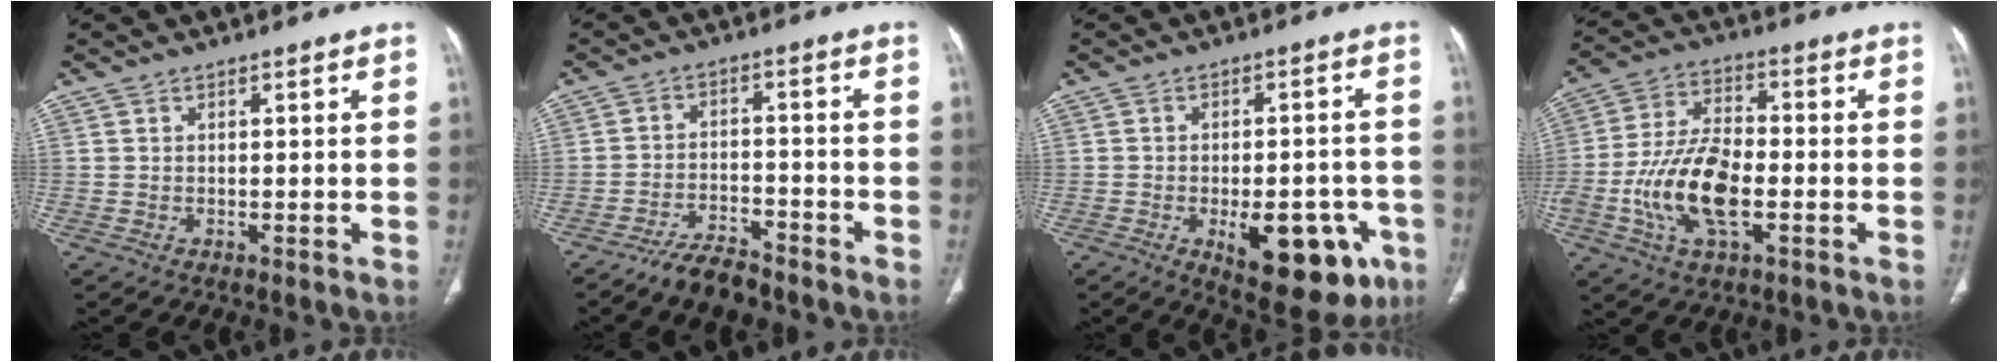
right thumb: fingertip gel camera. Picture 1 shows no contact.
{"total": 6.5, "force": [-5.6, 2.2, 2.7], "torque": [-0.048, 0.034, -0.099]}
{"total": 16.3, "force": [-6.5, 7.7, 12.8], "torque": [-0.127, 0.018, -0.071]}
{"total": 14.3, "force": [-3.8, 6.8, 12.0], "torque": [-0.244, 0.020, -0.073]}